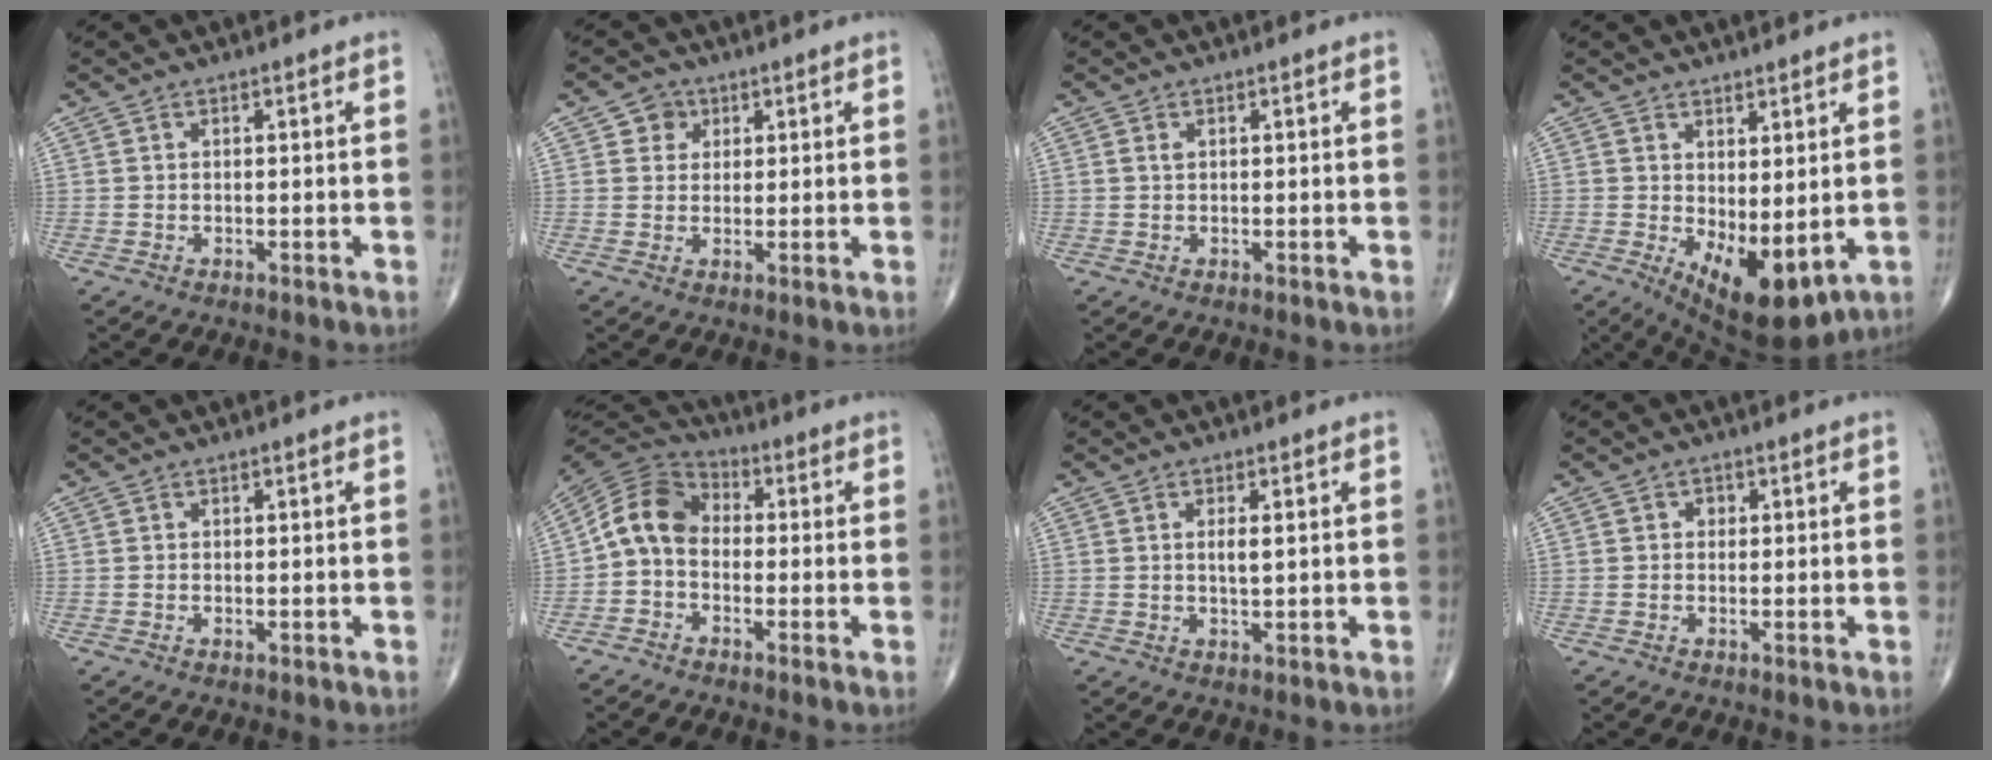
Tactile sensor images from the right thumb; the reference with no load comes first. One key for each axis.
{"total": 3.5, "fx": 1.4, "fy": 3.1, "fz": 0.7, "tx": 0.009, "ty": -0.002, "tz": 0.017}
{"total": 0.8, "fx": 0.3, "fy": 0.4, "fz": 0.6, "tx": -0.014, "ty": 0.006, "tz": 0.008}
{"total": 10.8, "fx": -1.4, "fy": 4.9, "fz": 9.6, "tx": -0.137, "ty": -0.020, "tz": 0.000}
{"total": 0.0}
{"total": 9.0, "fx": -1.1, "fy": 6.9, "fz": 5.8, "tx": -0.098, "ty": 0.032, "tz": -0.041}
{"total": 2.6, "fx": 0.6, "fy": 0.6, "fz": 2.4, "tx": -0.045, "ty": -0.003, "tz": 0.011}
{"total": 1.4, "fx": 0.2, "fy": 1.2, "fz": 0.6, "tx": 0.000, "ty": 0.003, "tz": -0.001}